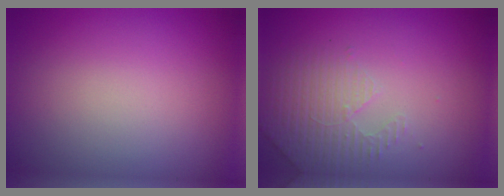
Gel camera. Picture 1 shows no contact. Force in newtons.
{"total": 3.1, "press": 3.1, "slide": 0.7}